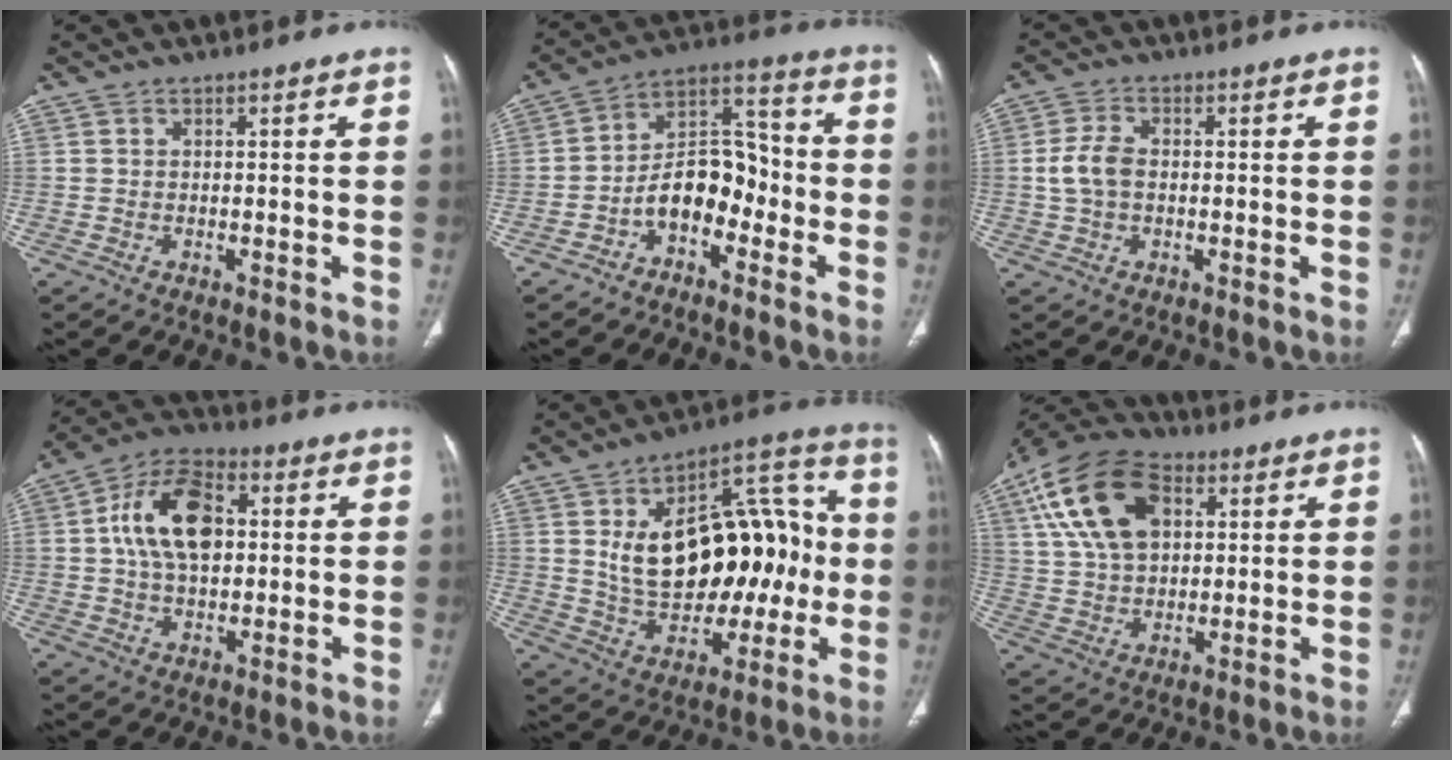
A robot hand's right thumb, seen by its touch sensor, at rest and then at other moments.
{"total": 11.3, "force": [-4.4, 7.2, 7.6], "torque": [-0.098, 0.065, -0.082]}
{"total": 5.0, "force": [-0.1, 3.2, 3.9], "torque": [-0.086, 0.010, -0.004]}
{"total": 14.7, "force": [2.2, 9.1, 11.3], "torque": [-0.185, 0.016, 0.032]}
{"total": 25.9, "force": [0.8, 15.0, 21.1], "torque": [-0.295, 0.028, 0.029]}
{"total": 17.8, "force": [6.2, 11.1, 12.5], "torque": [-0.221, 0.005, 0.110]}